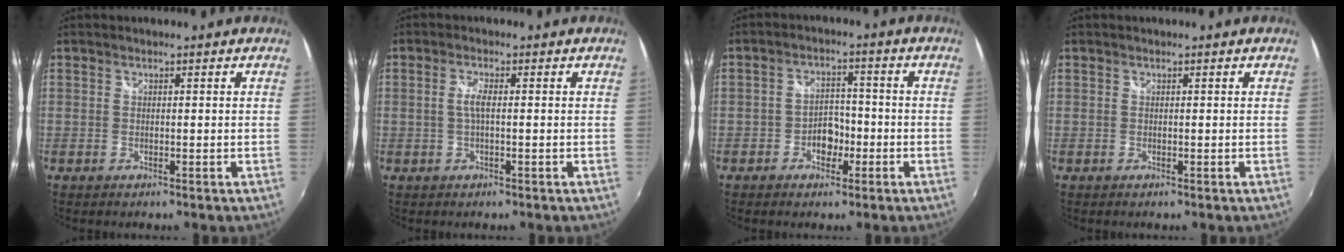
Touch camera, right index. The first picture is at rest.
{"total": 2.3, "force": [-0.1, 0.3, 2.3], "torque": [-0.047, 0.001, -0.004]}
{"total": 4.5, "force": [-2.2, 3.2, 2.2], "torque": [-0.041, 0.011, -0.032]}
{"total": 0.0}